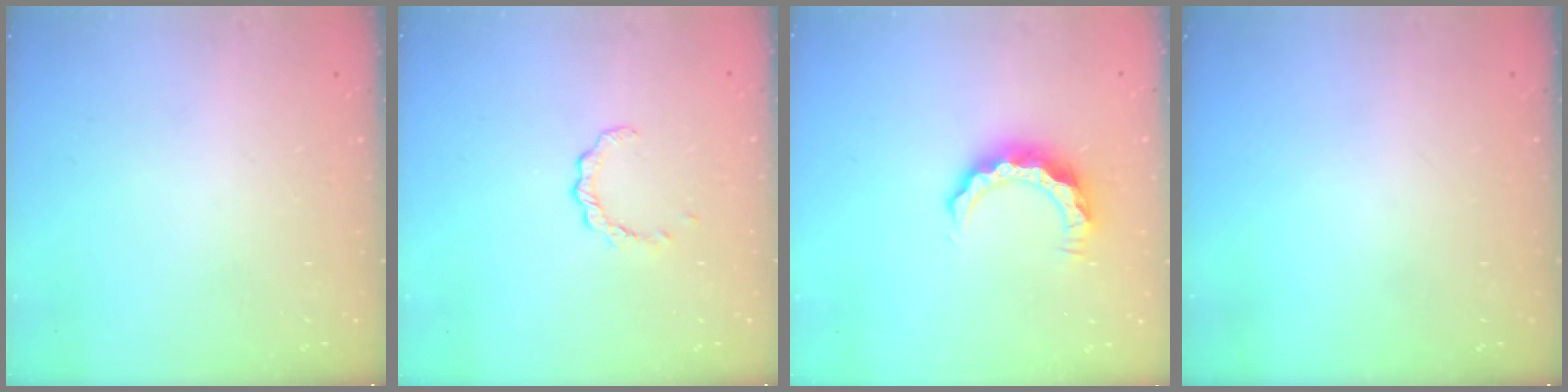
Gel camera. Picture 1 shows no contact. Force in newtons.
{"total": 2.9, "press": 2.9, "slide": 0.3}
{"total": 7.6, "press": 7.6, "slide": 0.8}
{"total": 0.0}